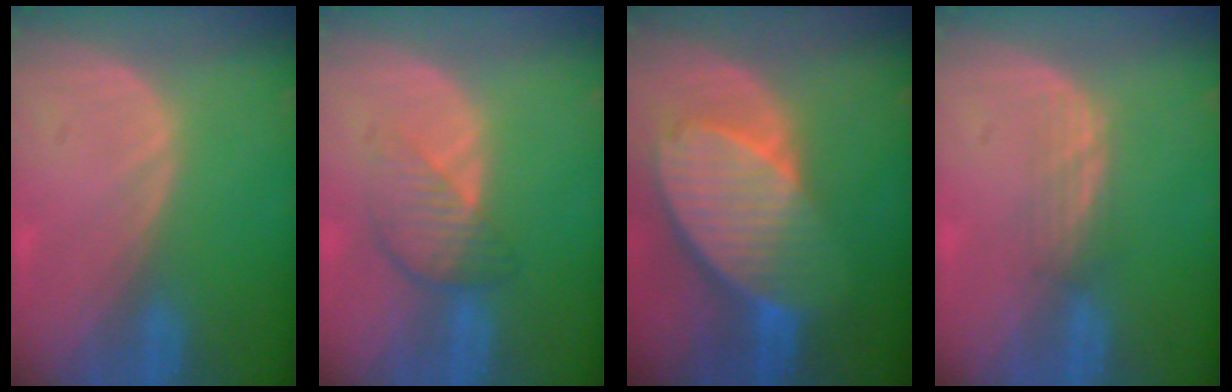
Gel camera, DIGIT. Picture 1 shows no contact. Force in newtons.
{"total": 4.5, "press": 4.1, "slide": 2.0}
{"total": 10.3, "press": 8.9, "slide": 5.2}
{"total": 2.1, "press": 2.1, "slide": 0.2}